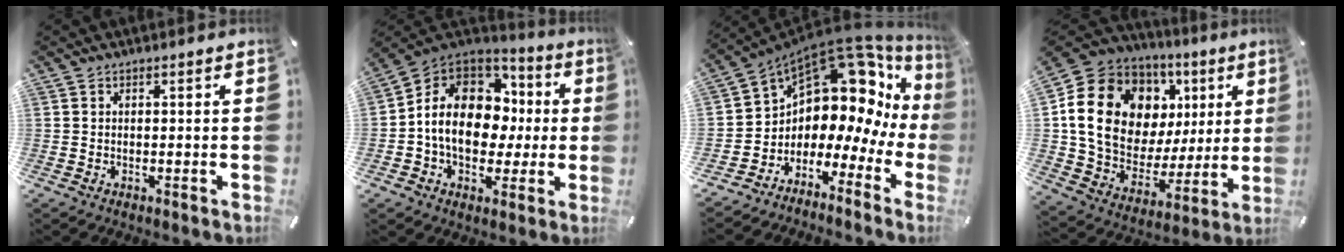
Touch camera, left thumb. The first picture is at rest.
{"total": 14.9, "force": [0.0, 12.0, 8.9], "torque": [-0.170, 0.002, 0.004]}
{"total": 12.7, "force": [8.1, 7.8, 6.0], "torque": [-0.090, -0.093, 0.145]}
{"total": 20.5, "force": [6.5, 15.8, 11.3], "torque": [-0.216, -0.032, 0.126]}